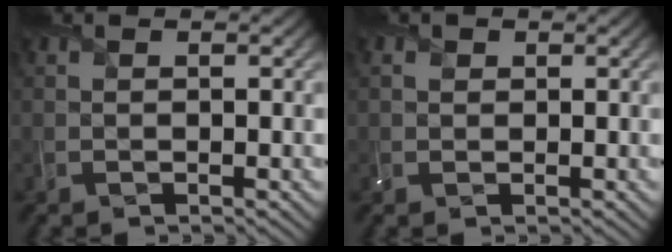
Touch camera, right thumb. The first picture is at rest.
{"total": 1.1, "force": [0.3, 1.0, 0.4], "torque": [-0.012, -0.001, 0.007]}